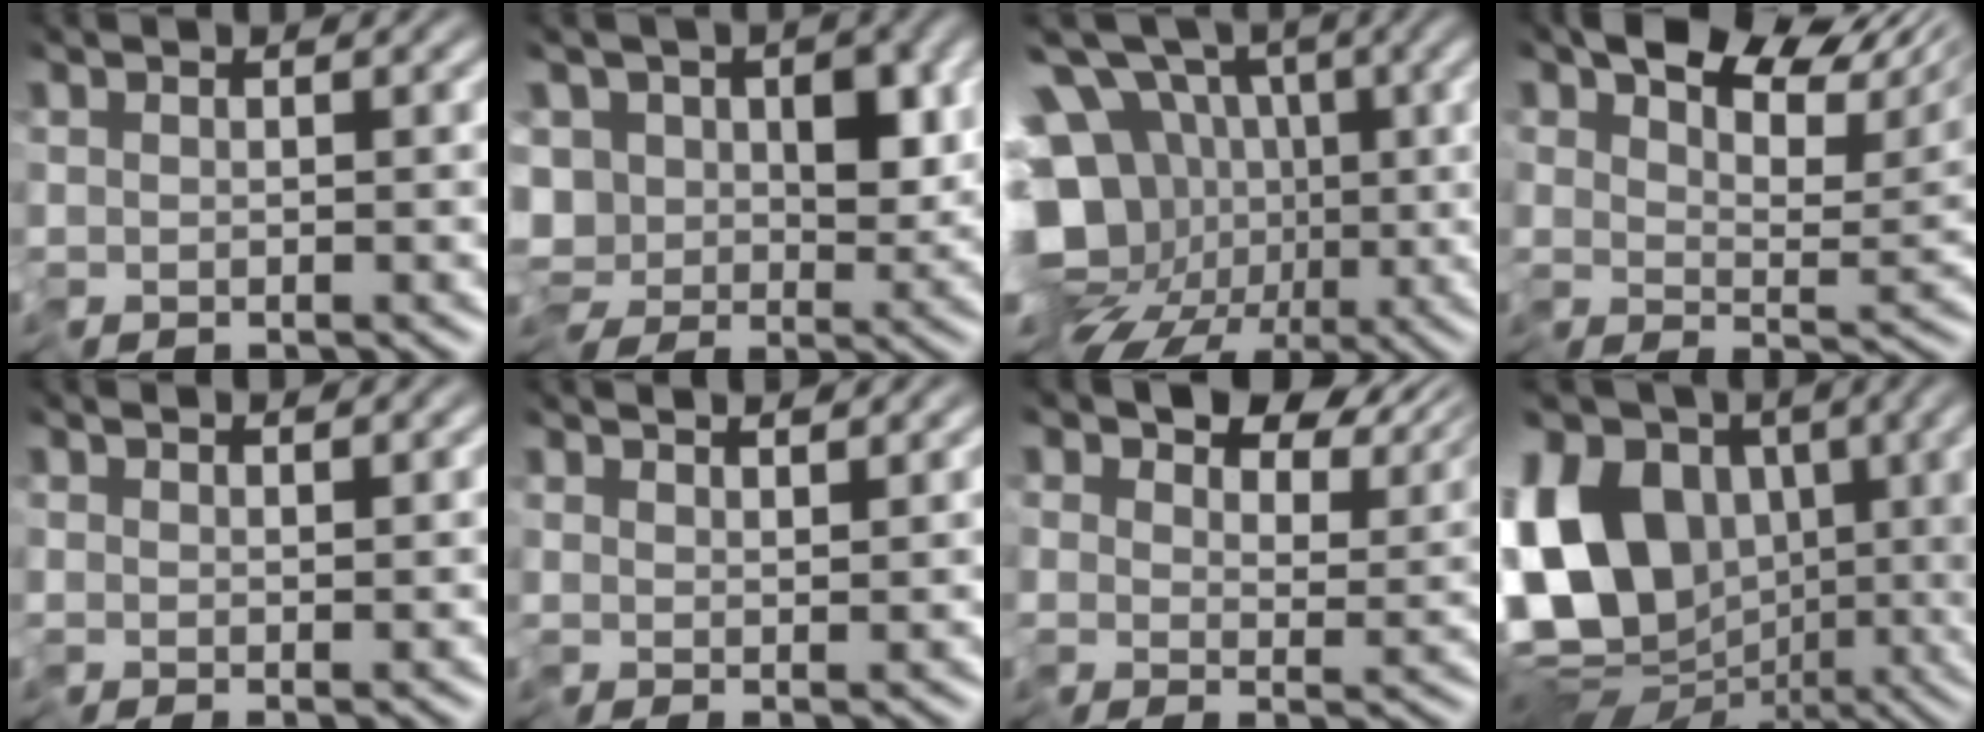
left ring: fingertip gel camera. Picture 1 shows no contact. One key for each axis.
{"total": 8.0, "fx": -0.1, "fy": 5.8, "fz": 5.5, "tx": -0.079, "ty": 0.002, "tz": -0.007}
{"total": 15.5, "fx": -1.1, "fy": 13.0, "fz": 8.4, "tx": -0.160, "ty": -0.007, "tz": -0.038}
{"total": 9.3, "fx": 7.2, "fy": 3.3, "fz": 5.0, "tx": -0.075, "ty": 0.015, "tz": 0.122}
{"total": 1.0, "fx": 0.8, "fy": -0.6, "fz": -0.1, "tx": 0.001, "ty": 0.009, "tz": 0.018}
{"total": 2.1, "fx": 2.0, "fy": -0.6, "fz": 0.3, "tx": -0.009, "ty": 0.014, "tz": 0.036}
{"total": 7.0, "fx": 5.3, "fy": 3.5, "fz": 3.0, "tx": -0.048, "ty": 0.002, "tz": 0.094}
{"total": 15.5, "fx": 1.3, "fy": 11.3, "fz": 10.5, "tx": -0.199, "ty": 0.011, "tz": 0.021}